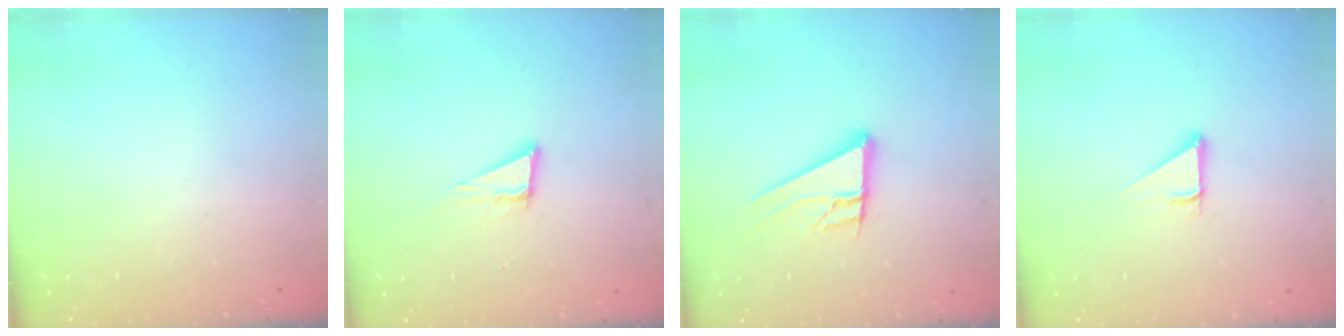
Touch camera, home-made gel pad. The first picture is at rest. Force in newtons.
{"total": 7.7, "press": 7.0, "slide": 3.2}
{"total": 11.4, "press": 11.3, "slide": 2.0}
{"total": 2.9, "press": 2.8, "slide": 0.2}